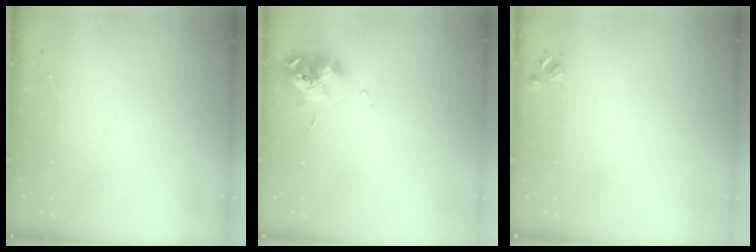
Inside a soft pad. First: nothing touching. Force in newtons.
{"total": 10.6, "press": 10.6, "slide": 1.4}
{"total": 5.3, "press": 5.3, "slide": 0.6}